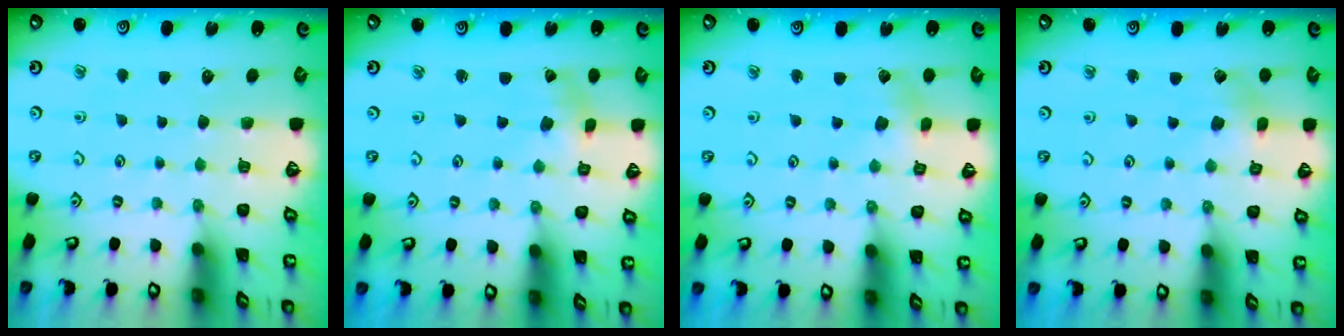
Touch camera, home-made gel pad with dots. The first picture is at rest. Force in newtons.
{"total": 1.5, "press": 1.5, "slide": 0.2}
{"total": 1.9, "press": 1.9, "slide": 0.3}
{"total": 2.8, "press": 2.8, "slide": 0.4}